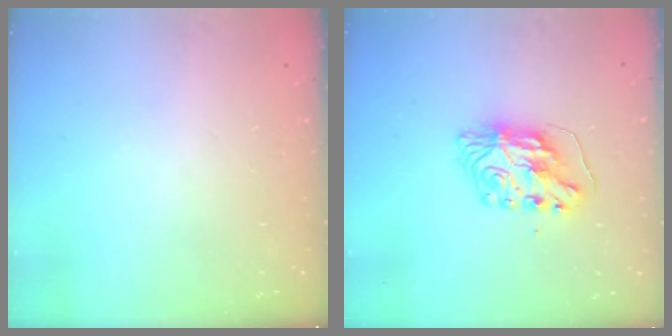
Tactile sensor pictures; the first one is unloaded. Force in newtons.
{"total": 8.3, "press": 8.3, "slide": 0.8}